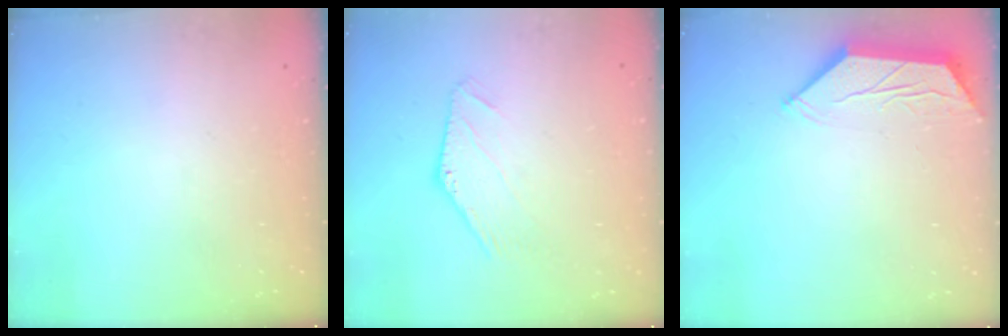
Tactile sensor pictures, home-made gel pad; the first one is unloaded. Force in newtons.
{"total": 0.0}
{"total": 3.3, "press": 3.3, "slide": 0.4}